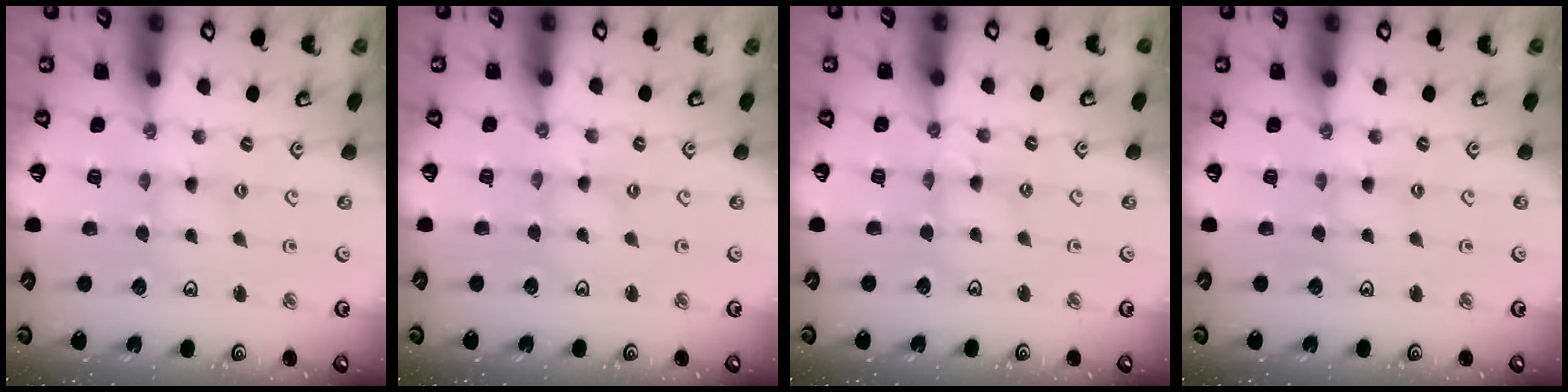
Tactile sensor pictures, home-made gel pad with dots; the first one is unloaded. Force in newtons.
{"total": 0.0}
{"total": 2.9, "press": 2.9, "slide": 0.4}
{"total": 1.5, "press": 1.5, "slide": 0.2}